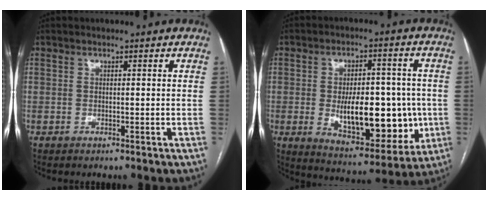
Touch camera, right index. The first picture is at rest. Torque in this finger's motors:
{"motor_torque": [0.78, -0.37, 0.88, 0.20]}